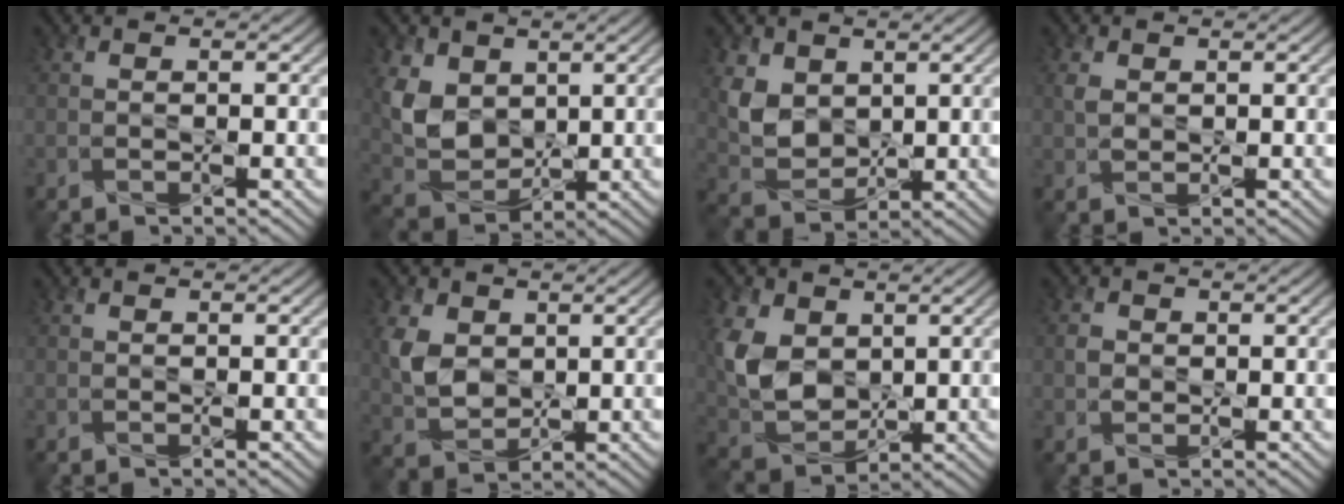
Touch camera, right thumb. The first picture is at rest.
{"total": 7.4, "force": [2.3, 5.6, 4.3], "torque": [-0.115, -0.011, 0.049]}
{"total": 5.8, "force": [2.1, 4.5, 3.1], "torque": [-0.083, -0.008, 0.043]}
{"total": 1.9, "force": [0.6, 1.4, 1.2], "torque": [-0.036, 0.000, 0.013]}
{"total": 0.0}
{"total": 6.0, "force": [1.4, 4.6, 3.7], "torque": [-0.096, -0.002, 0.031]}
{"total": 8.9, "force": [1.9, 6.6, 5.7], "torque": [-0.155, -0.002, 0.038]}
{"total": 1.5, "force": [0.1, 1.3, 0.6], "torque": [-0.014, -0.001, -0.003]}